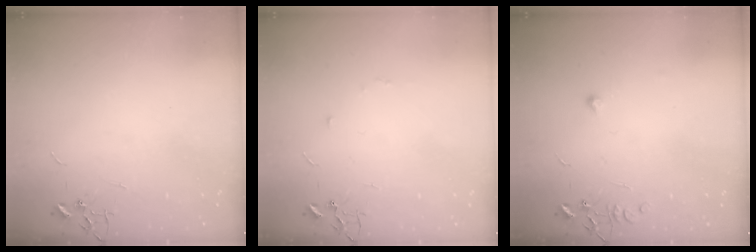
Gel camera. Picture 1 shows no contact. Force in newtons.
{"total": 5.3, "press": 5.2, "slide": 0.7}
{"total": 7.8, "press": 7.8, "slide": 0.5}